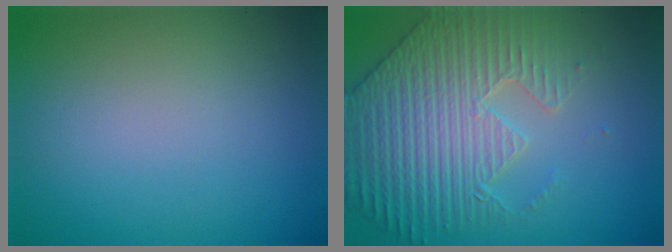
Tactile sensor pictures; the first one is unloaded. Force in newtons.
{"total": 6.6, "press": 5.7, "slide": 3.2}